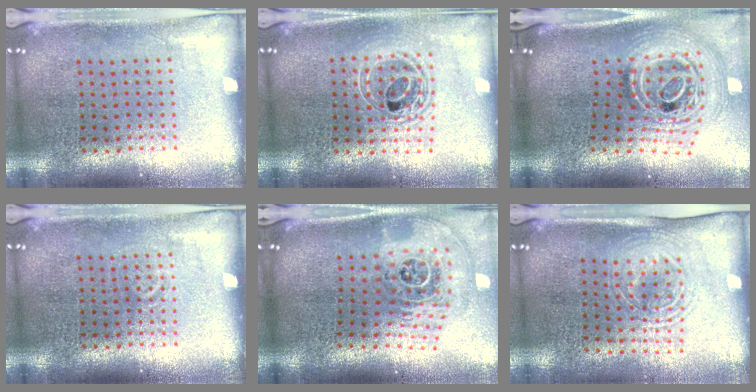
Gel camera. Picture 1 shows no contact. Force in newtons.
{"total": 1.7, "press": 1.4, "slide": 0.9}
{"total": 2.7, "press": 1.9, "slide": 2.0}
{"total": 0.7, "press": 0.7, "slide": 0.2}
{"total": 2.5, "press": 1.8, "slide": 1.8}
{"total": 1.6, "press": 1.3, "slide": 0.9}